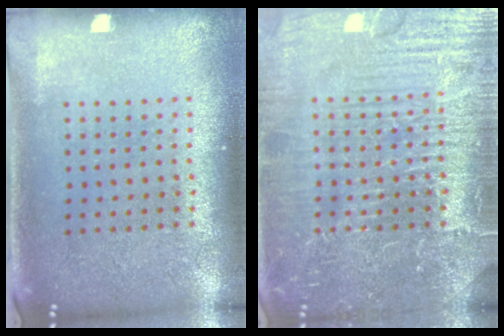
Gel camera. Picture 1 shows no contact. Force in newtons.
{"total": 7.5, "press": 7.4, "slide": 0.9}